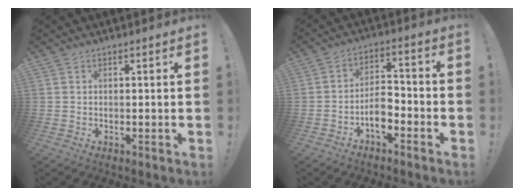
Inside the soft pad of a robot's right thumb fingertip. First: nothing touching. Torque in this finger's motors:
{"motor_torque": [1.67, 0.56, 0.94, -1.08, 0.01]}